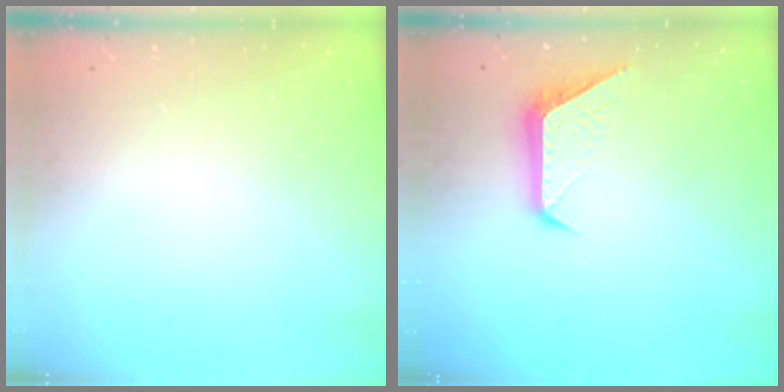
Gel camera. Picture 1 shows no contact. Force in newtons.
{"total": 9.8, "press": 9.7, "slide": 0.9}